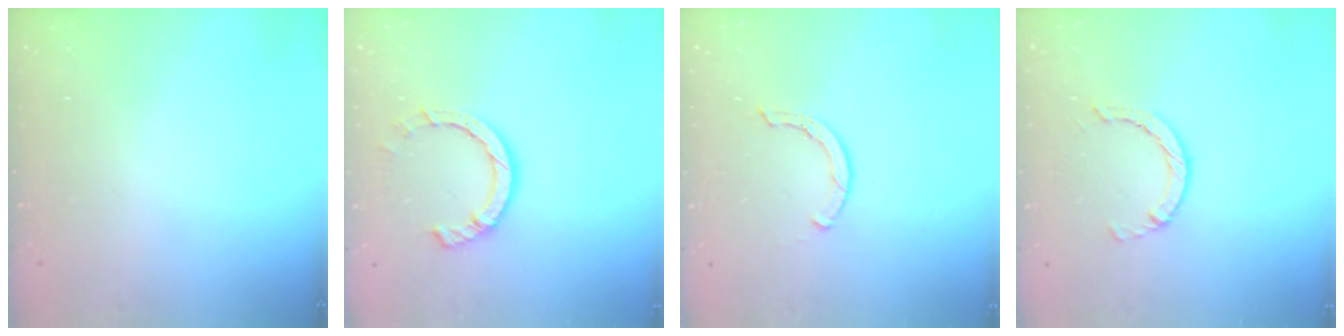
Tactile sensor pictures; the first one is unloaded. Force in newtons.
{"total": 7.1, "press": 7.0, "slide": 1.1}
{"total": 1.7, "press": 1.6, "slide": 0.3}
{"total": 2.5, "press": 2.4, "slide": 0.4}